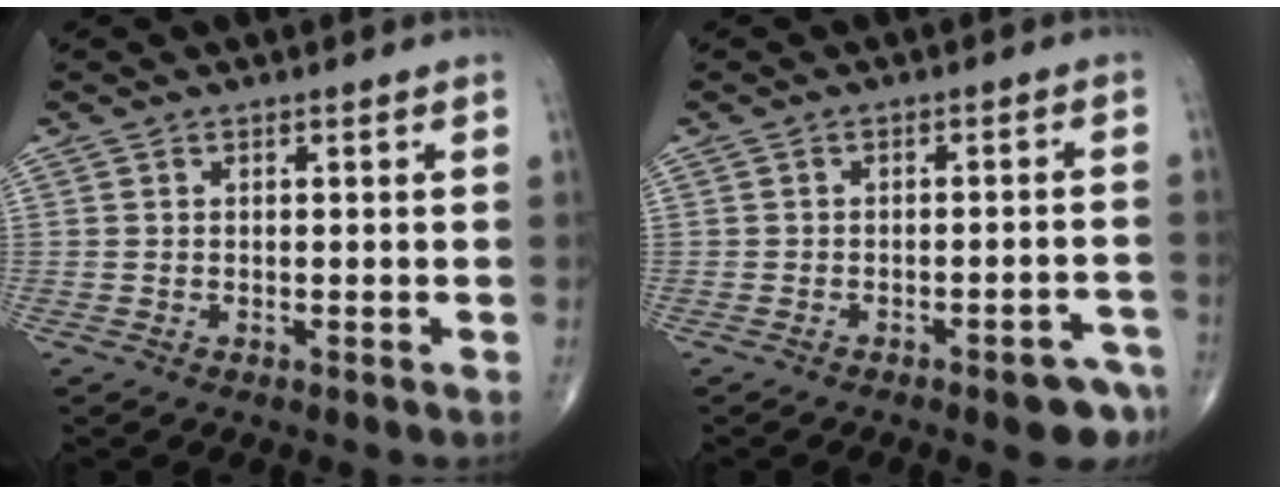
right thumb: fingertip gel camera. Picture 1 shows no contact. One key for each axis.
{"total": 5.8, "fx": -3.8, "fy": 2.0, "fz": 4.0, "tx": -0.033, "ty": 0.026, "tz": -0.042}